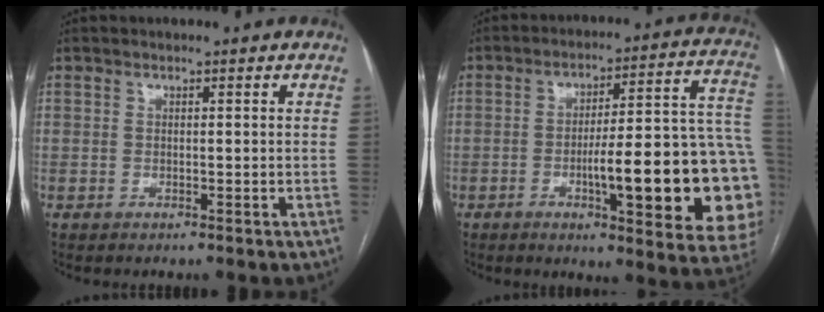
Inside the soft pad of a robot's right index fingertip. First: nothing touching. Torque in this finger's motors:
{"motor_torque": [0.92, -0.20, 0.62, 0.21]}